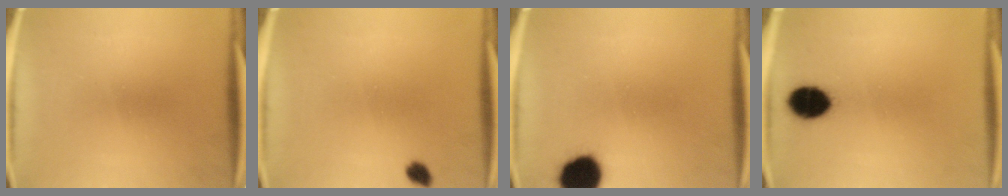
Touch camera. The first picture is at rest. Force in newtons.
{"total": 1.9}
{"total": 10.9}
{"total": 8.4}